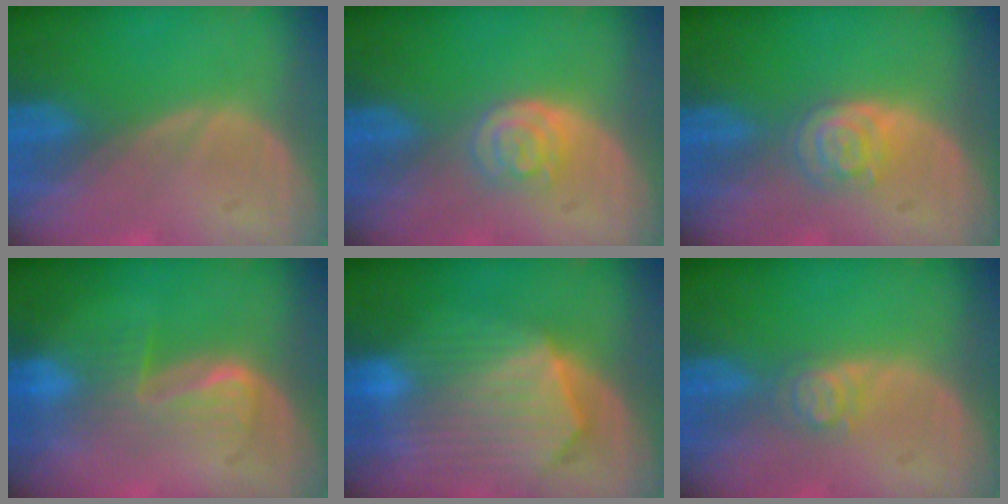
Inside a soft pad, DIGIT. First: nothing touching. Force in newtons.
{"total": 3.4, "press": 3.3, "slide": 0.9}
{"total": 4.1, "press": 3.8, "slide": 1.5}
{"total": 4.5, "press": 4.5, "slide": 0.5}
{"total": 10.3, "press": 8.9, "slide": 5.3}
{"total": 2.6, "press": 2.6, "slide": 0.3}